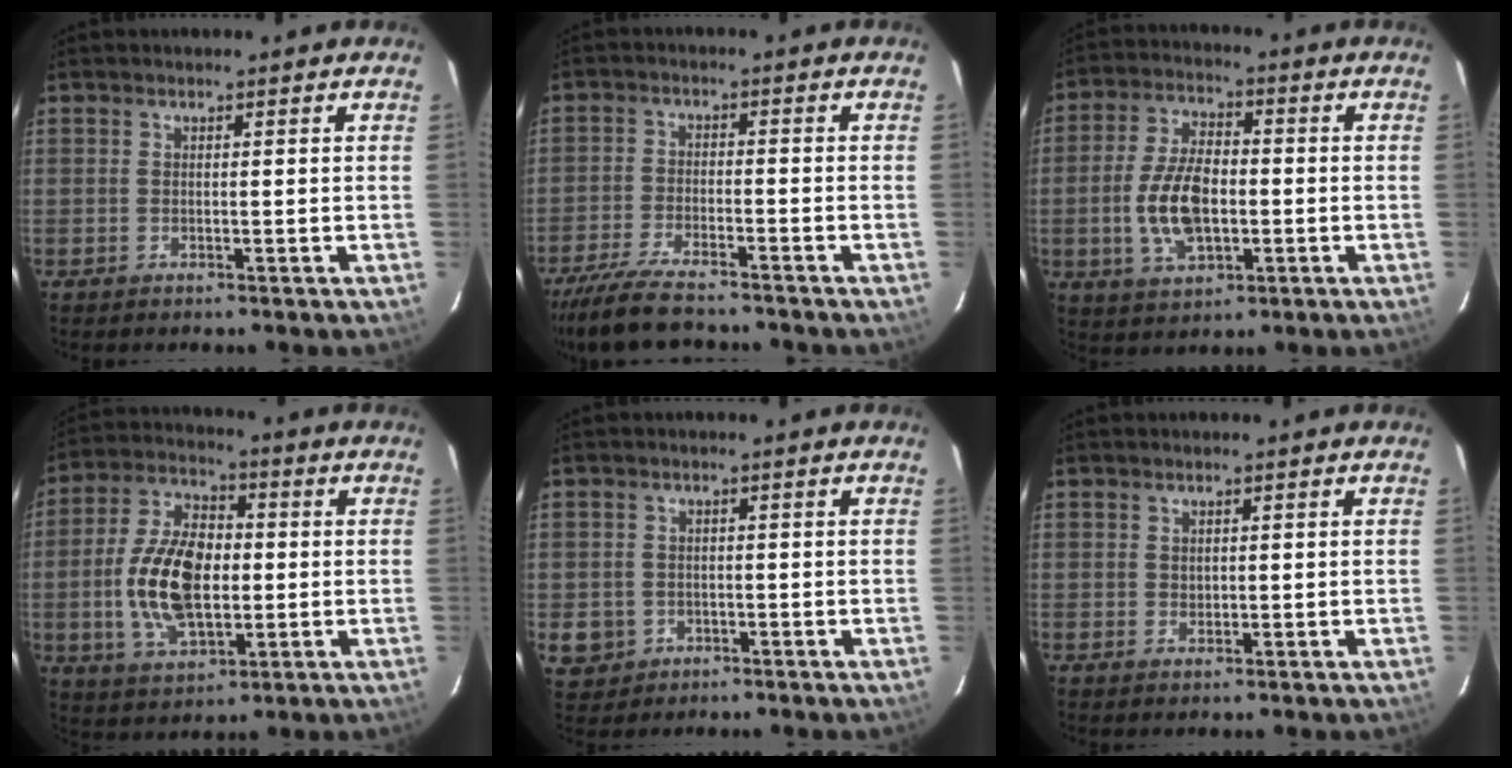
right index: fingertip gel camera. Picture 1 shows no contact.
{"total": 13.1, "force": [-11.3, 2.9, 6.0], "torque": [-0.143, -0.024, -0.195]}
{"total": 12.0, "force": [-2.0, 6.5, 9.9], "torque": [-0.198, 0.004, -0.031]}
{"total": 15.9, "force": [-1.6, 9.1, 12.9], "torque": [-0.257, 0.008, -0.024]}
{"total": 1.6, "force": [-0.2, 1.5, 0.2], "torque": [-0.004, 0.000, -0.001]}
{"total": 1.0, "force": [0.2, 1.0, 0.2], "torque": [0.000, 0.001, 0.005]}